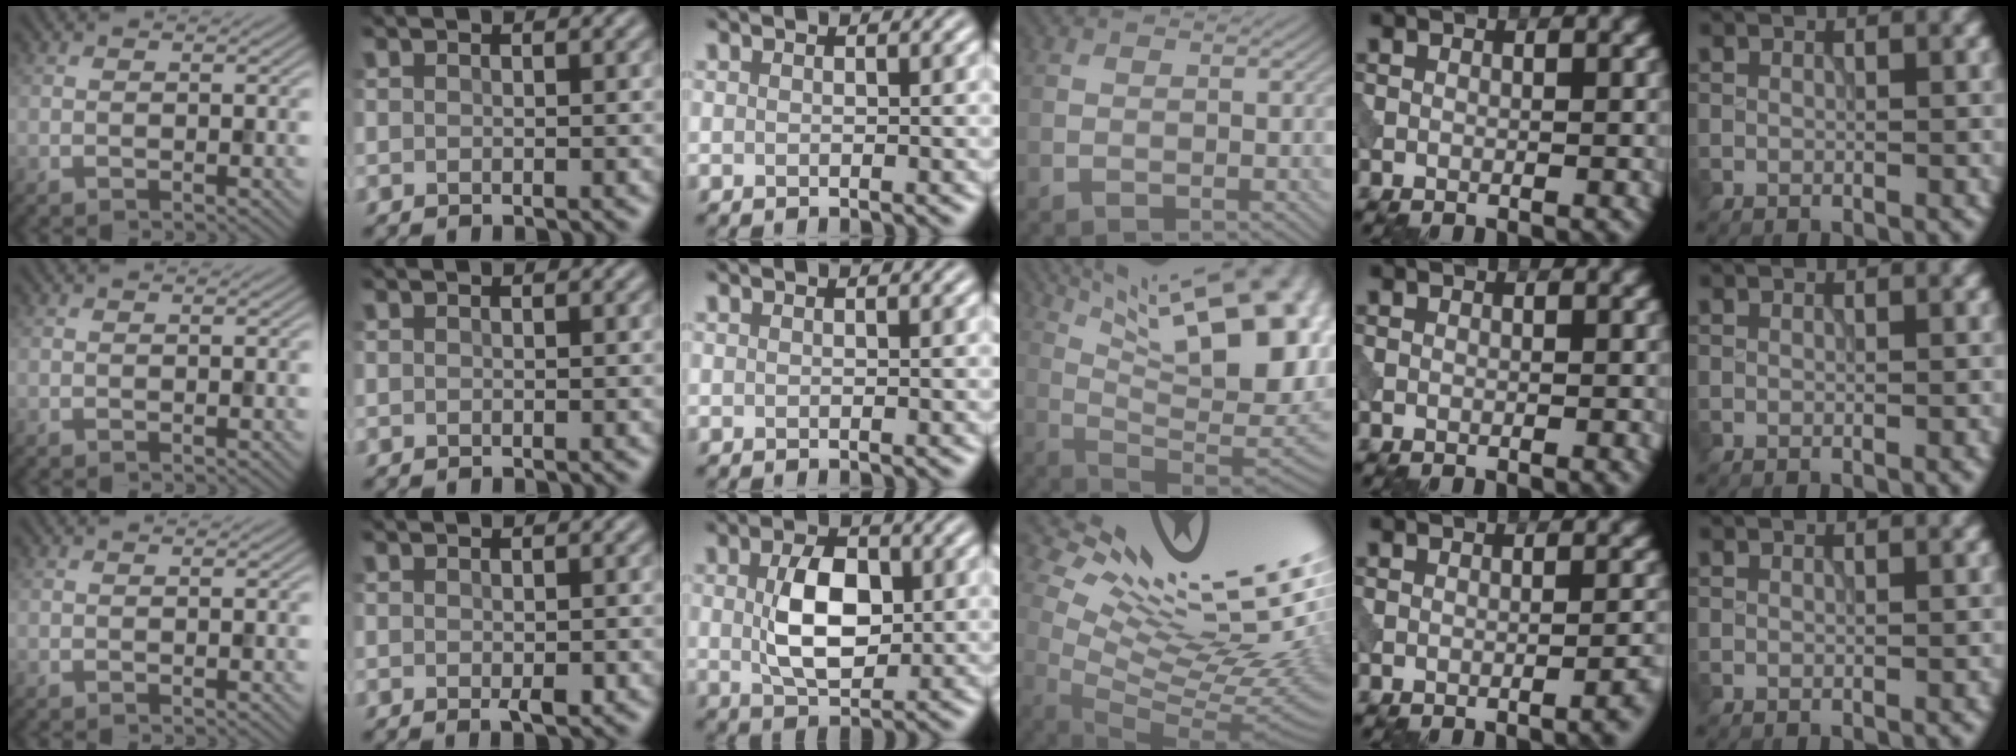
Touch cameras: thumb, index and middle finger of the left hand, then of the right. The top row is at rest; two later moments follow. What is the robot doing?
{"motion": "dispense", "object": "syringe"}